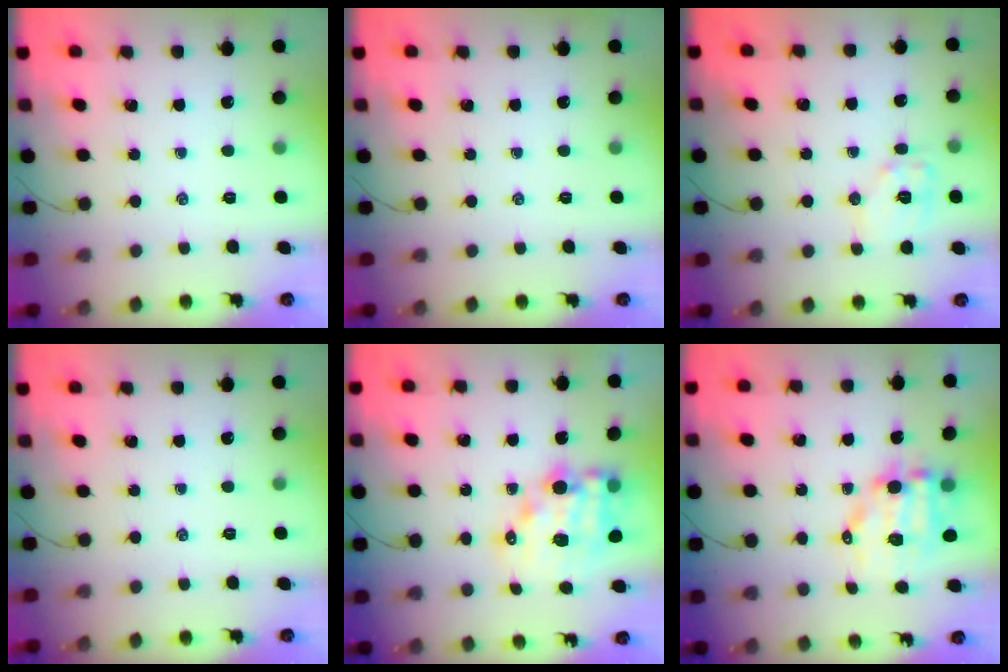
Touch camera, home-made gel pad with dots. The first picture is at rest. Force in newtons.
{"total": 0.0}
{"total": 9.3, "press": 9.3, "slide": 0.1}
{"total": 0.0}
{"total": 14.0, "press": 13.6, "slide": 3.5}
{"total": 8.7, "press": 8.4, "slide": 2.3}